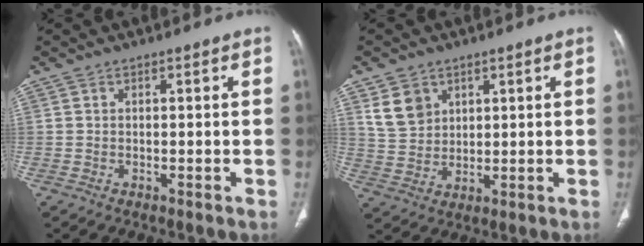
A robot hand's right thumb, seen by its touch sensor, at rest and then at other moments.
{"total": 6.6, "force": [3.5, 5.0, 2.7], "torque": [-0.029, -0.013, 0.077]}